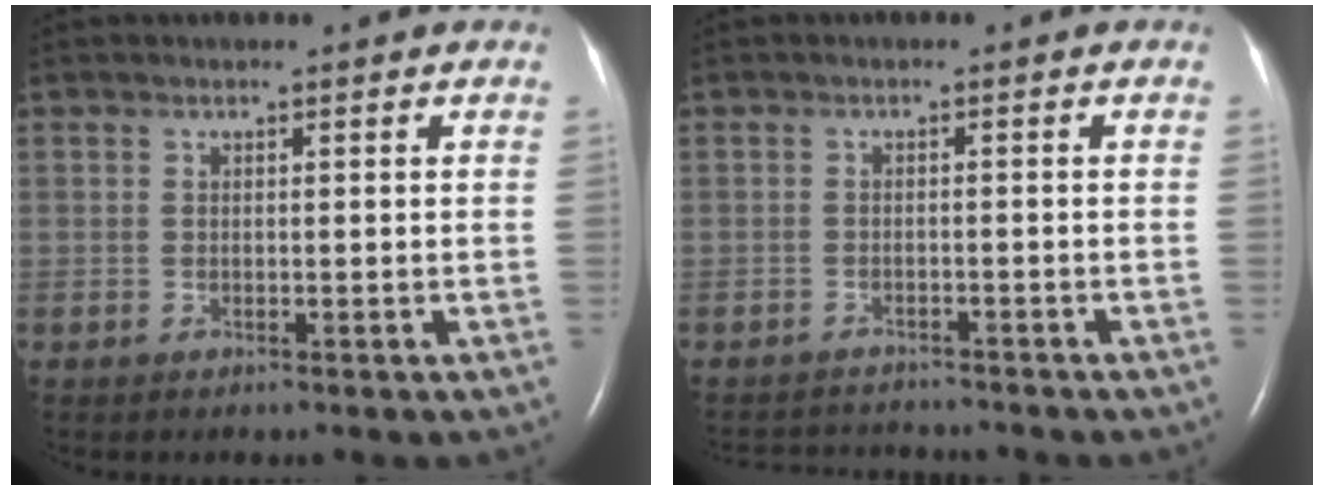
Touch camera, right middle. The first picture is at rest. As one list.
[{"total": 5.4, "force": [-5.4, 0.4, 0.3], "torque": [-0.004, 0.000, -0.079]}]